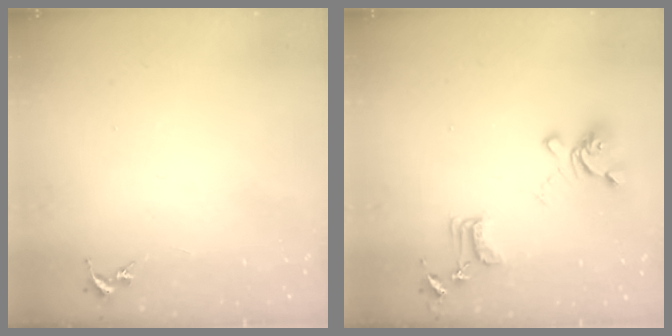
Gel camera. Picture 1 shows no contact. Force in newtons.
{"total": 15.1, "press": 15.1, "slide": 1.4}